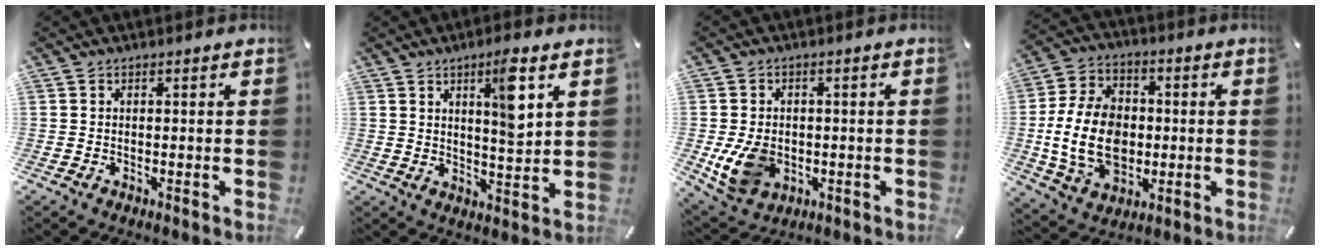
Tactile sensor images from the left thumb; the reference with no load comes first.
{"total": 8.6, "force": [4.2, 1.5, 7.3], "torque": [-0.105, -0.026, 0.060]}
{"total": 9.4, "force": [-1.5, 7.6, 5.4], "torque": [-0.115, 0.006, -0.024]}
{"total": 16.9, "force": [-1.5, 12.6, 11.1], "torque": [-0.246, 0.006, -0.028]}